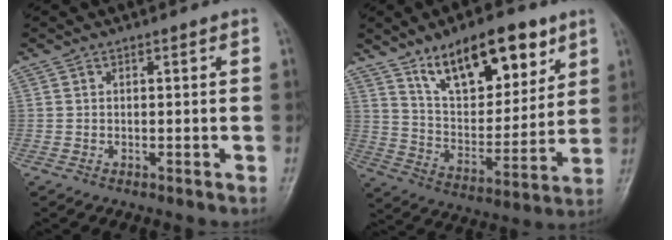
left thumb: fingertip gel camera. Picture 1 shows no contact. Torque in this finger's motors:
{"motor_torque": [0.58, 0.50, 1.58, -1.19, 0.17]}